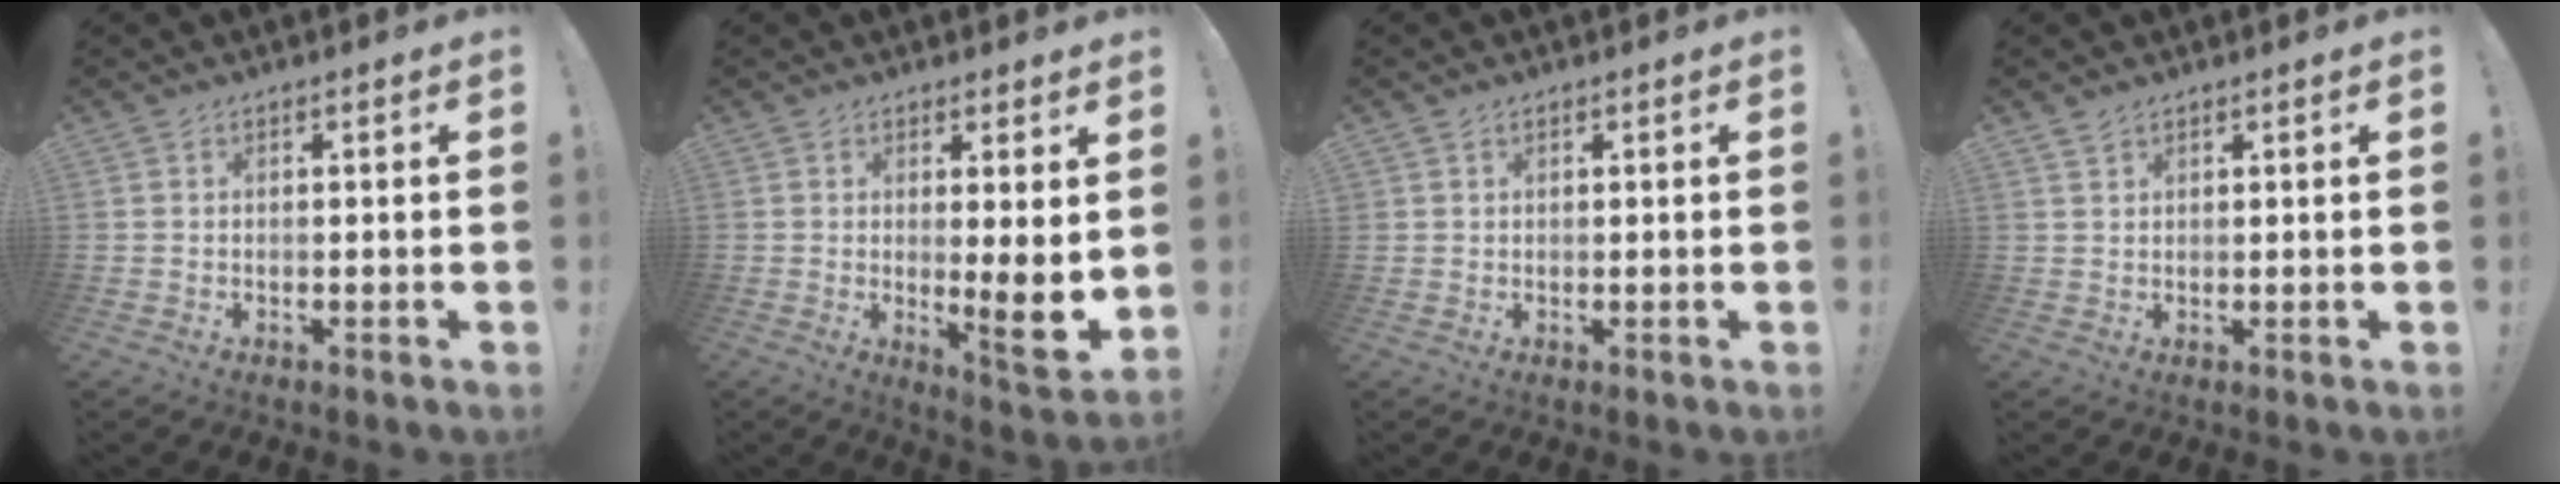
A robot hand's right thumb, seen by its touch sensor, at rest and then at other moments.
{"total": 8.9, "force": [0.4, 0.5, 8.9], "torque": [-0.104, -0.032, 0.006]}
{"total": 1.0, "force": [0.7, 0.6, 0.2], "torque": [0.004, -0.002, 0.012]}
{"total": 2.2, "force": [2.0, 0.6, 0.9], "torque": [-0.003, -0.016, 0.034]}